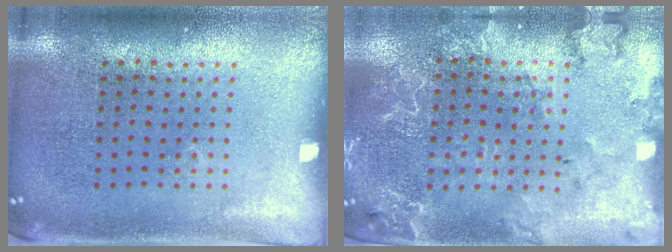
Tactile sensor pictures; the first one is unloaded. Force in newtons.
{"total": 2.2, "press": 2.1, "slide": 0.5}